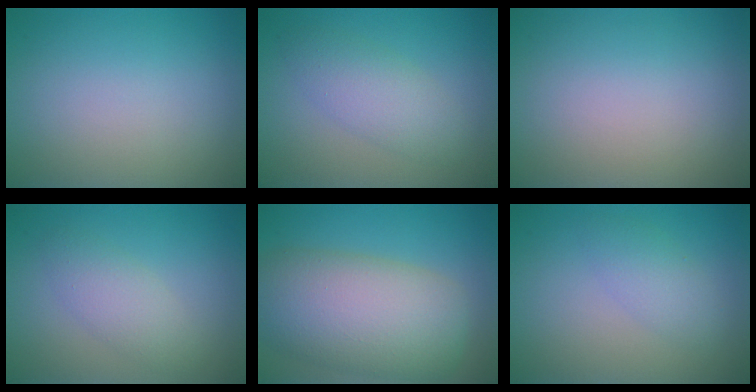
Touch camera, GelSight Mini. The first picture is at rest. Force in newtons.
{"total": 3.4, "press": 3.4, "slide": 0.1}
{"total": 0.0}
{"total": 2.5, "press": 2.5, "slide": 0.2}
{"total": 10.1, "press": 10.1, "slide": 0.9}
{"total": 2.2, "press": 2.2, "slide": 0.1}